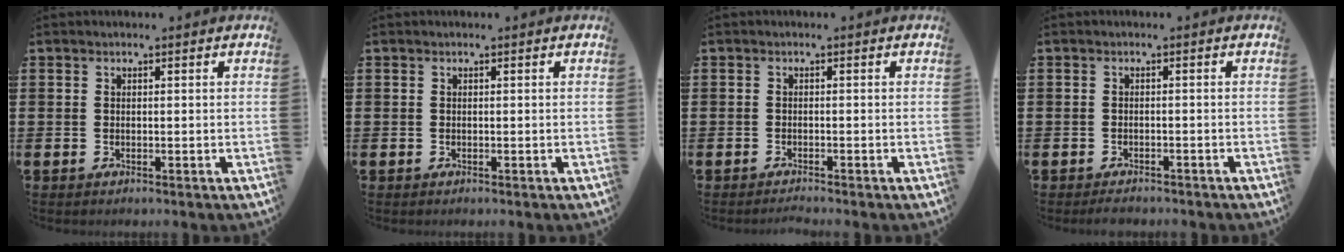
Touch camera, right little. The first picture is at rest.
{"total": 0.0}
{"total": 0.7, "force": [-0.7, -0.1, 0.2], "torque": [-0.004, -0.002, -0.013]}
{"total": 1.1, "force": [-1.1, 0.1, 0.1], "torque": [-0.005, 0.000, -0.022]}